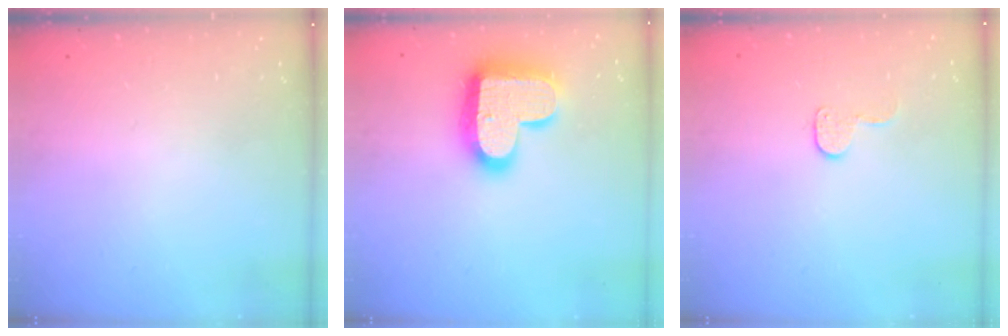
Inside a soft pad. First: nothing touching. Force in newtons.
{"total": 19.9, "press": 19.9, "slide": 1.3}
{"total": 6.4, "press": 6.4, "slide": 0.4}